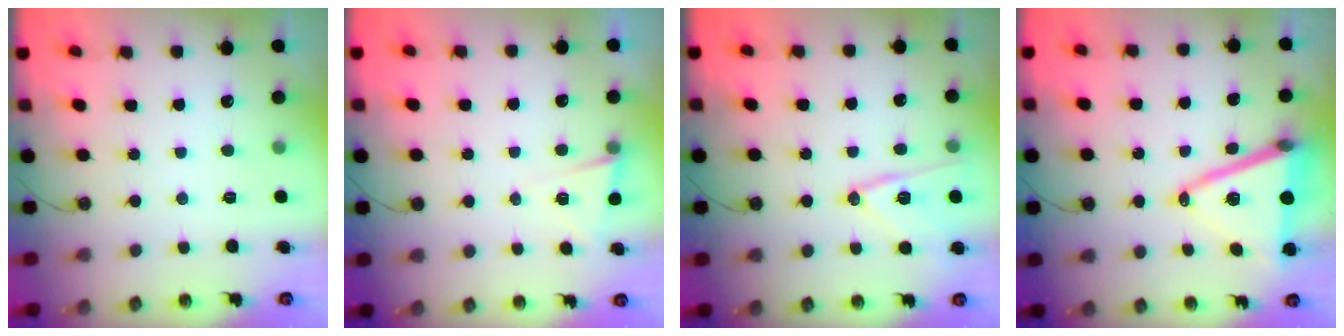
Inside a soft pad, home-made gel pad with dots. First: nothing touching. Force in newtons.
{"total": 4.4, "press": 4.1, "slide": 1.7}
{"total": 13.3, "press": 13.3, "slide": 1.4}
{"total": 16.0, "press": 15.5, "slide": 3.7}